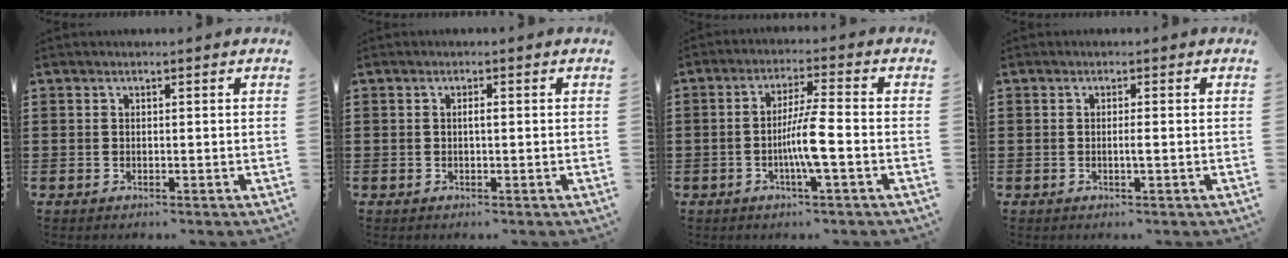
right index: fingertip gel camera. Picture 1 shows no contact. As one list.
[{"total": 0.9, "force": [0.0, 0.1, 0.9], "torque": [-0.016, -0.003, 0.000]}, {"total": 6.2, "force": [-1.7, -0.1, 5.9], "torque": [-0.117, -0.011, -0.039]}, {"total": 1.2, "force": [-0.3, -0.1, 1.1], "torque": [-0.021, -0.005, -0.005]}]